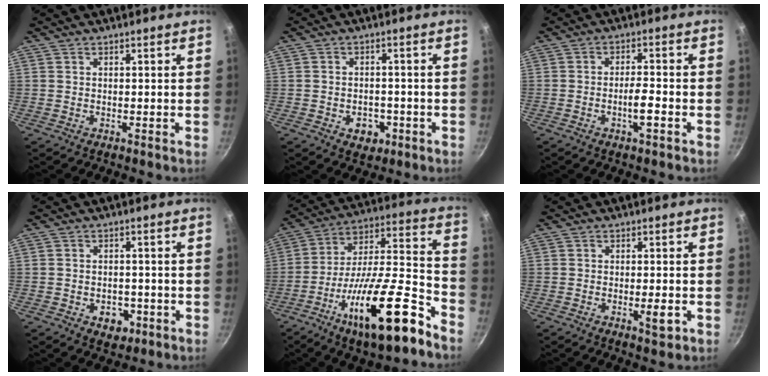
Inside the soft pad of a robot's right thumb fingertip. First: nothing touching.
{"total": 4.9, "force": [-1.9, 3.7, 2.7], "torque": [-0.025, 0.014, -0.019]}
{"total": 4.4, "force": [-1.9, 1.0, 3.8], "torque": [-0.063, 0.017, -0.032]}
{"total": 5.0, "force": [-1.9, 3.6, 2.9], "torque": [-0.027, 0.013, -0.018]}
{"total": 24.4, "force": [-13.2, 6.8, 19.4], "torque": [-0.277, 0.076, -0.226]}
{"total": 3.5, "force": [-1.2, 1.0, 3.1], "torque": [-0.047, 0.007, -0.015]}